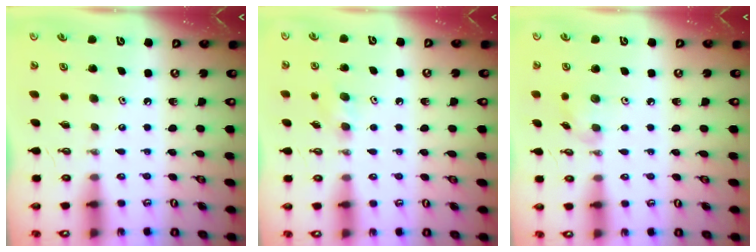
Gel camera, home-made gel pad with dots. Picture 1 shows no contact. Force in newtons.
{"total": 5.2, "press": 4.5, "slide": 2.5}
{"total": 5.6, "press": 5.6, "slide": 0.6}